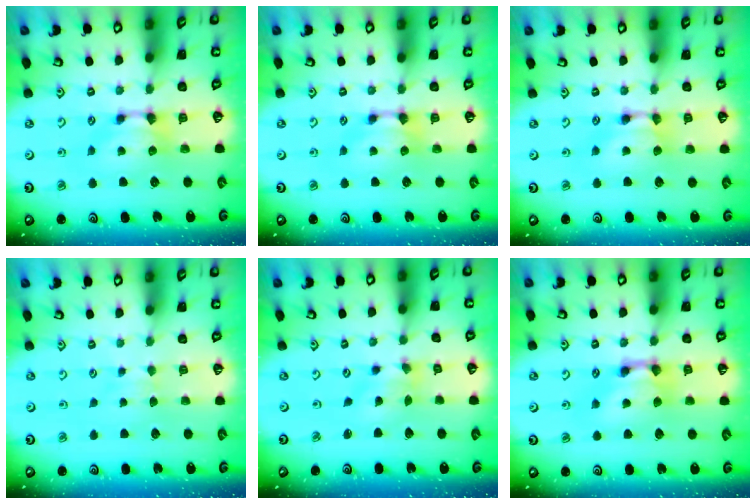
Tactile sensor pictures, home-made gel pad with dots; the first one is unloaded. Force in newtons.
{"total": 0.0}
{"total": 1.5, "press": 1.5, "slide": 0.2}
{"total": 2.1, "press": 2.1, "slide": 0.3}
{"total": 1.2, "press": 0.3, "slide": 1.2}
{"total": 2.6, "press": 2.6, "slide": 0.2}